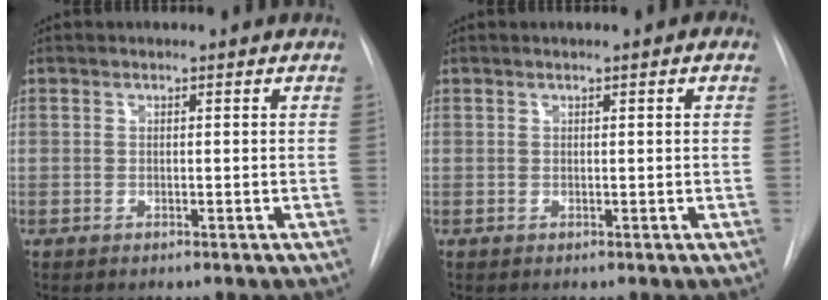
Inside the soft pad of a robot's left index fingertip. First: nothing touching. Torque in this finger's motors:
{"motor_torque": [0.14, -0.08, -0.11, 0.00]}